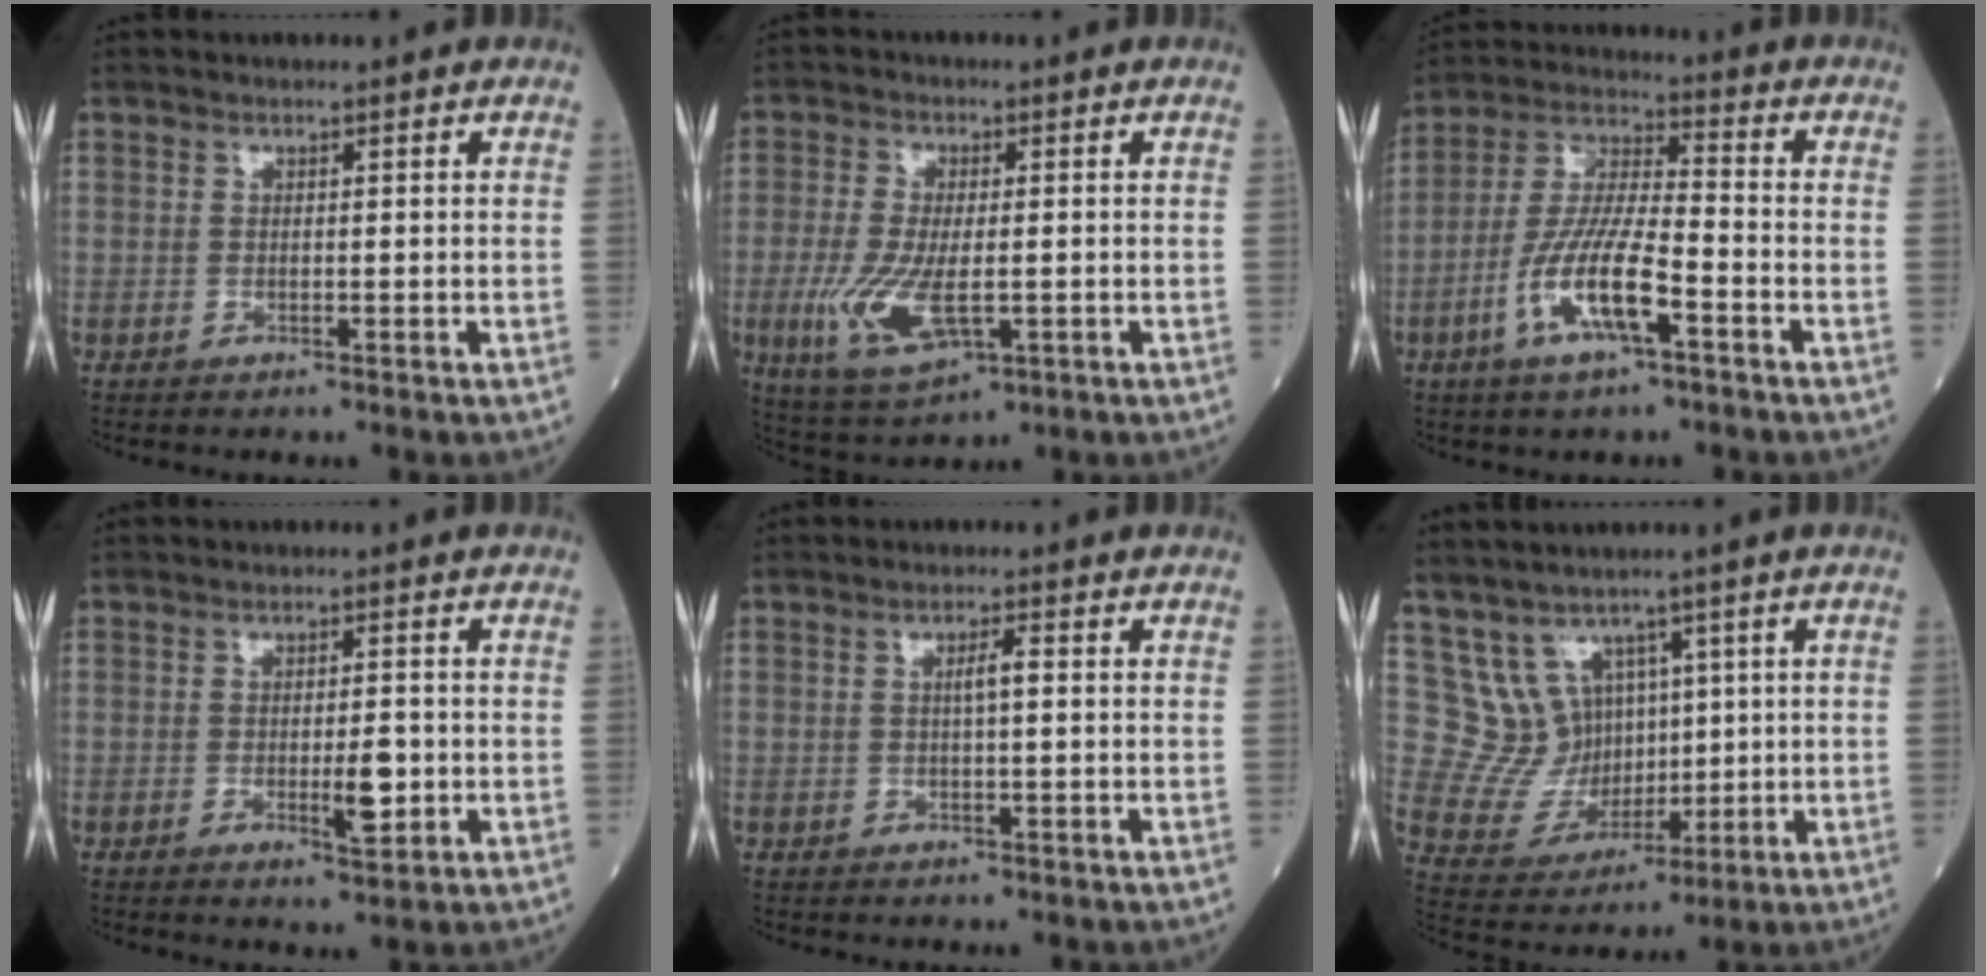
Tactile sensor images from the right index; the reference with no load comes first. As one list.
[{"total": 9.5, "force": [-2.1, 3.5, 8.6], "torque": [-0.185, -0.018, -0.030]}, {"total": 11.9, "force": [-4.8, 2.3, 10.6], "torque": [-0.216, -0.003, -0.091]}, {"total": 4.0, "force": [-0.8, 0.9, 3.8], "torque": [-0.059, -0.003, -0.008]}, {"total": 2.2, "force": [0.3, 0.2, 2.2], "torque": [-0.039, 0.002, 0.004]}, {"total": 7.6, "force": [3.7, 6.5, 1.3], "torque": [-0.034, 0.036, 0.088]}]